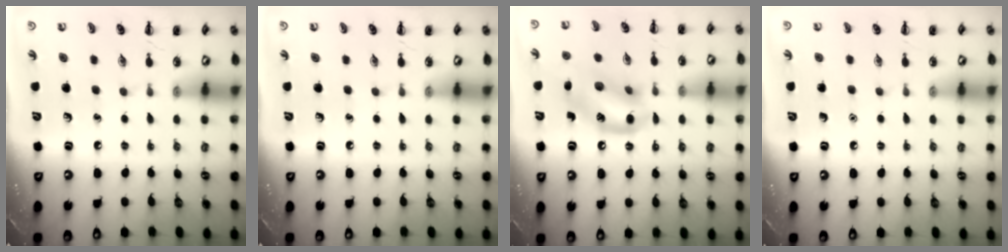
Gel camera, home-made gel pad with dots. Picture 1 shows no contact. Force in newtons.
{"total": 0.0}
{"total": 14.1, "press": 13.8, "slide": 3.0}
{"total": 1.6, "press": 1.5, "slide": 0.1}